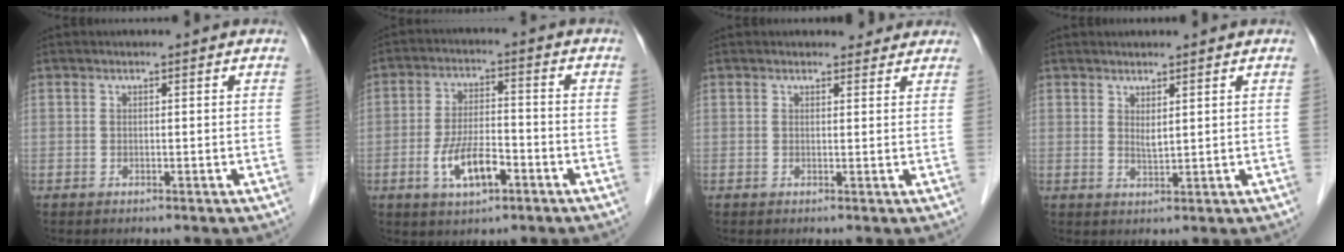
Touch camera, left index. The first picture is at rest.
{"total": 7.7, "force": [-3.4, 2.8, 6.4], "torque": [-0.128, 0.003, -0.058]}
{"total": 2.4, "force": [2.2, 1.1, 0.2], "torque": [0.001, 0.002, 0.019]}
{"total": 1.5, "force": [0.8, 0.3, 1.2], "torque": [-0.026, -0.006, 0.018]}